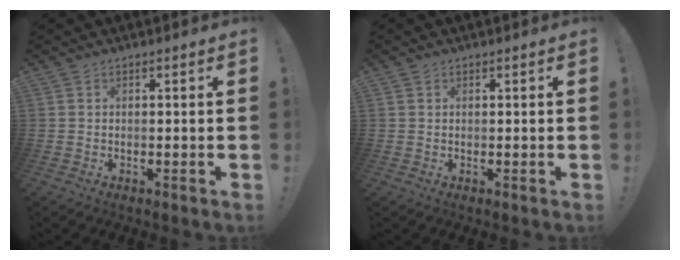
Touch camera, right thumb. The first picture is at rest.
{"total": 0.6, "force": [0.4, 0.4, -0.1], "torque": [0.005, -0.002, 0.007]}